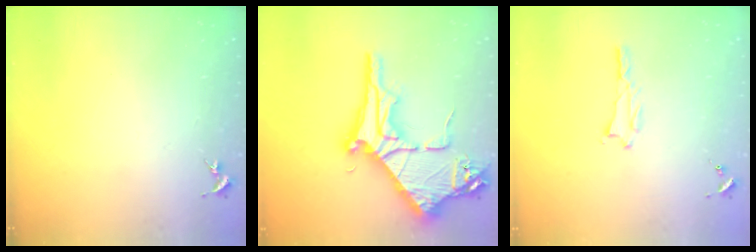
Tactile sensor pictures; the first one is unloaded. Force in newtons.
{"total": 10.9, "press": 10.9, "slide": 1.1}
{"total": 0.9, "press": 0.9, "slide": 0.2}